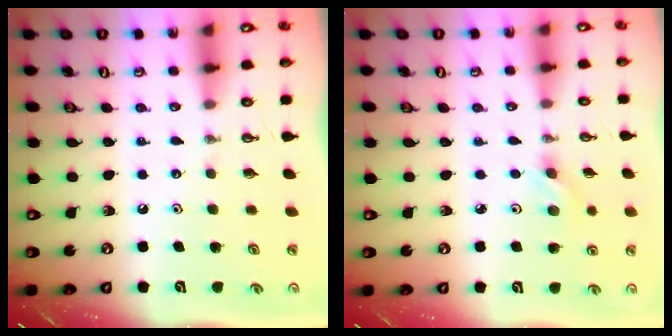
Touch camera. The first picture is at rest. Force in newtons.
{"total": 4.3, "press": 3.9, "slide": 1.9}